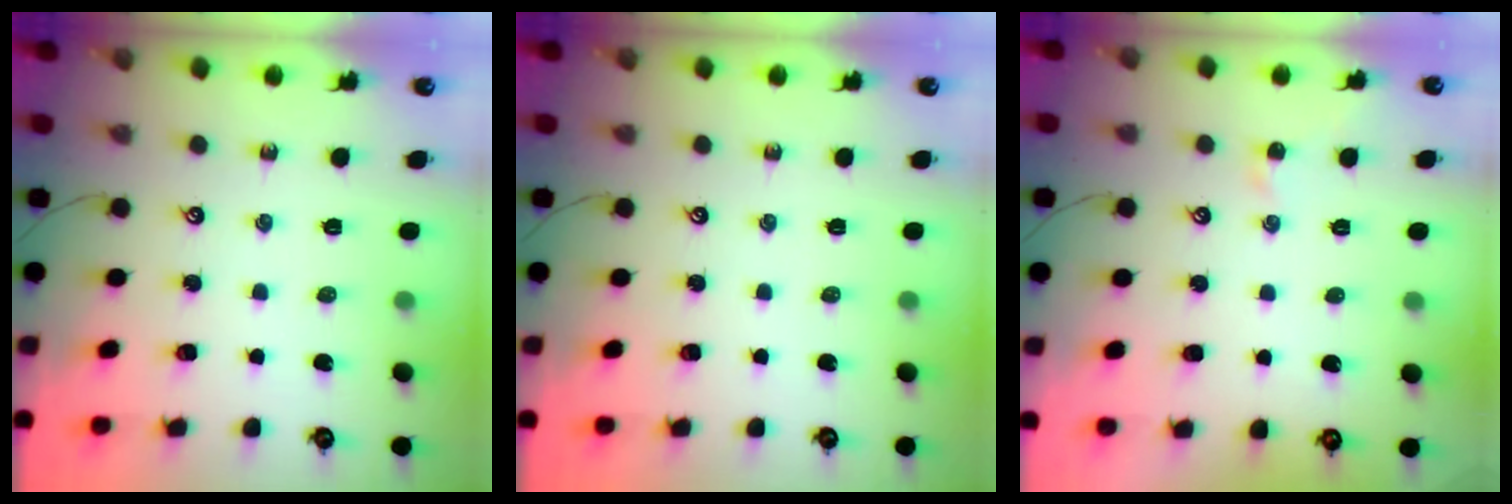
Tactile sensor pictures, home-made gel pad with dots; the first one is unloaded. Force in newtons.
{"total": 0.0}
{"total": 1.3, "press": 1.3, "slide": 0.3}